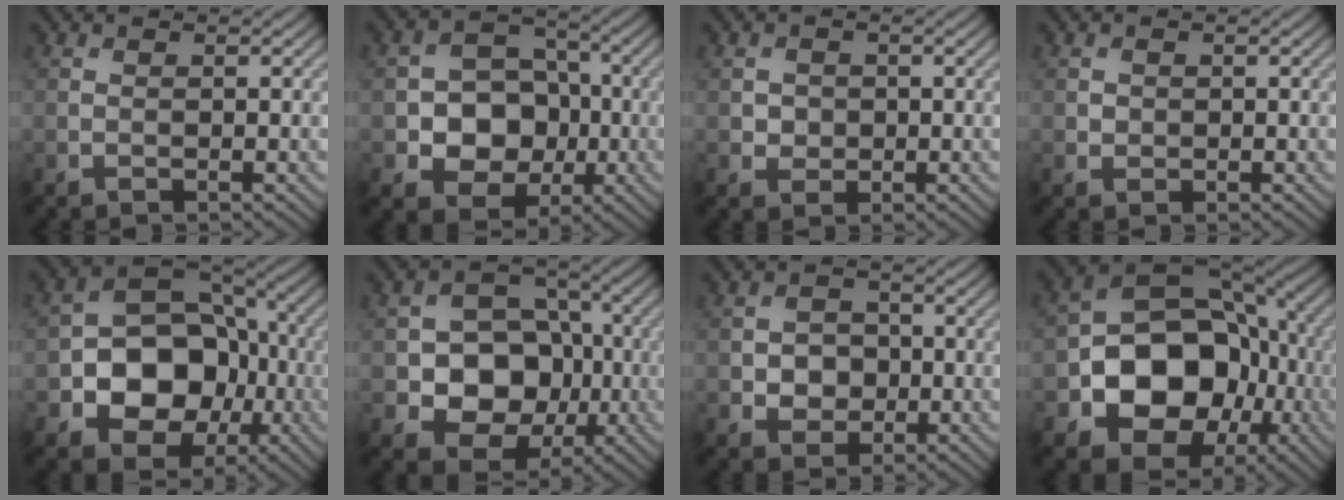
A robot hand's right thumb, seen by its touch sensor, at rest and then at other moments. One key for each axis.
{"total": 8.5, "fx": -1.7, "fy": 6.9, "fz": 4.7, "tx": -0.084, "ty": -0.005, "tz": -0.051}
{"total": 1.7, "fx": 0.0, "fy": 1.6, "fz": 0.6, "tx": -0.013, "ty": -0.004, "tz": -0.002}
{"total": 0.8, "fx": 0.1, "fy": 0.7, "fz": 0.2, "tx": -0.005, "ty": -0.002, "tz": 0.001}
{"total": 12.3, "fx": -3.0, "fy": 9.3, "fz": 7.5, "tx": -0.128, "ty": -0.013, "tz": -0.066}
{"total": 10.1, "fx": -1.7, "fy": 8.3, "fz": 5.6, "tx": -0.093, "ty": -0.007, "tz": -0.054}
{"total": 3.6, "fx": -0.6, "fy": 3.1, "fz": 1.8, "tx": -0.031, "ty": 0.000, "tz": -0.017}
{"total": 14.9, "fx": -3.7, "fy": 11.3, "fz": 9.0, "tx": -0.161, "ty": -0.030, "tz": -0.069}